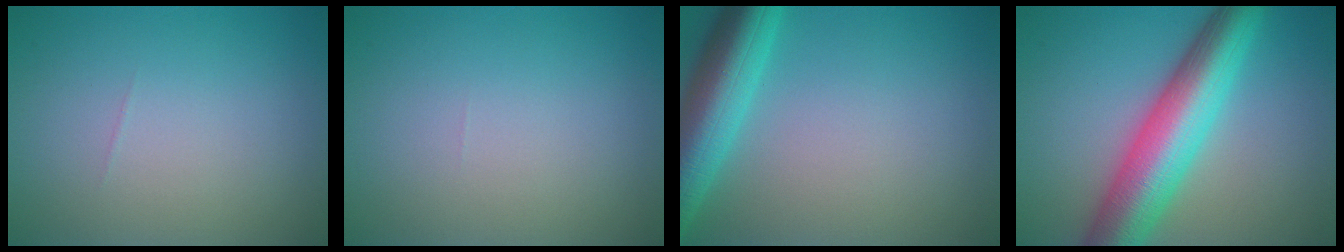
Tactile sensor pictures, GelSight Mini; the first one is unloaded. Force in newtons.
{"total": 0.0}
{"total": 7.3, "press": 7.3, "slide": 0.3}
{"total": 9.6, "press": 9.6, "slide": 0.3}